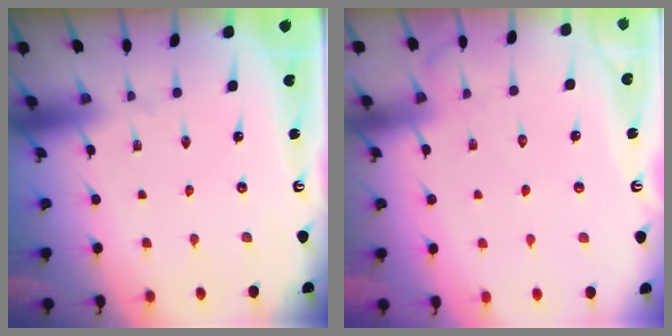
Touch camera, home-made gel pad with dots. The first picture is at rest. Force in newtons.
{"total": 6.1, "press": 6.0, "slide": 0.8}